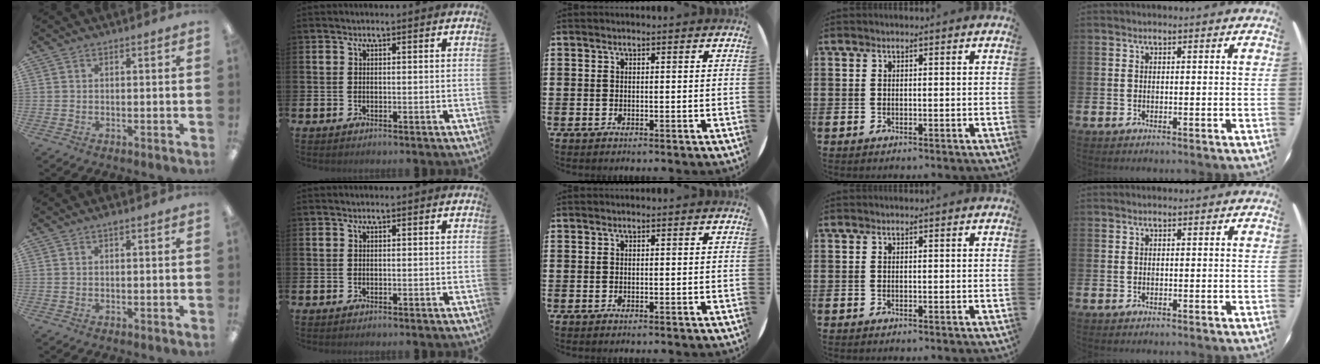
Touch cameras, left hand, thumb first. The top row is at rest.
{"thumb": {"total": 0.9, "force": [0.6, 0.2, 0.6], "torque": [-0.015, 0.003, 0.010]}}